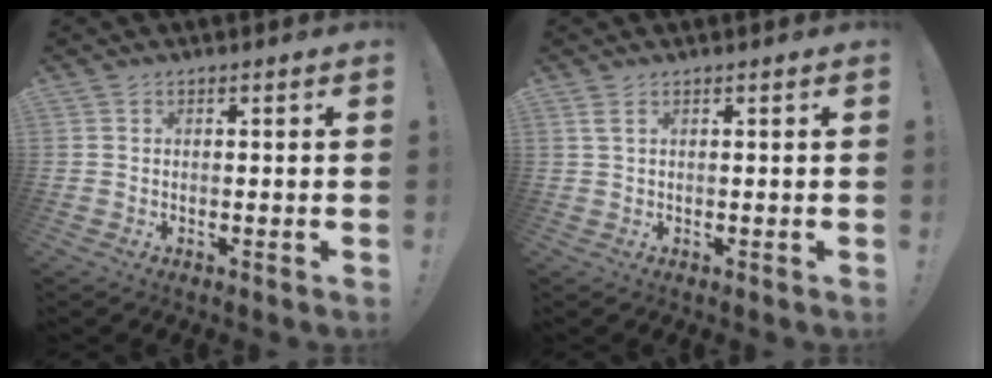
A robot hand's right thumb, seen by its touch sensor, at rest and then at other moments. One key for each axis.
{"total": 1.6, "fx": 0.7, "fy": 0.2, "fz": 1.4, "tx": -0.029, "ty": 0.001, "tz": 0.012}